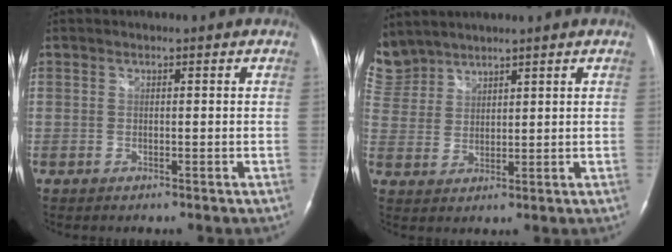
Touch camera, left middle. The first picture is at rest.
{"total": 7.8, "force": [6.9, 3.5, 0.6], "torque": [-0.031, 0.012, 0.154]}